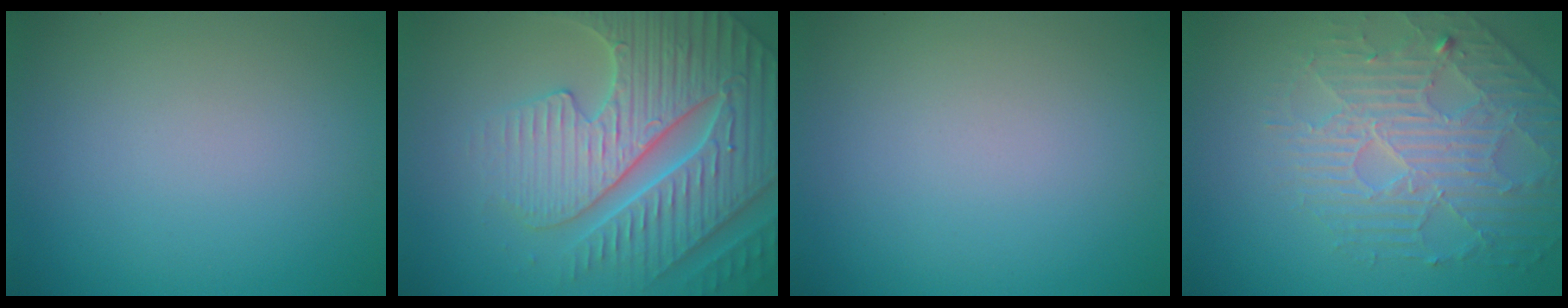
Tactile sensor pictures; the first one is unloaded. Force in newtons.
{"total": 7.6, "press": 7.4, "slide": 1.7}
{"total": 0.0}
{"total": 4.1, "press": 4.0, "slide": 1.0}